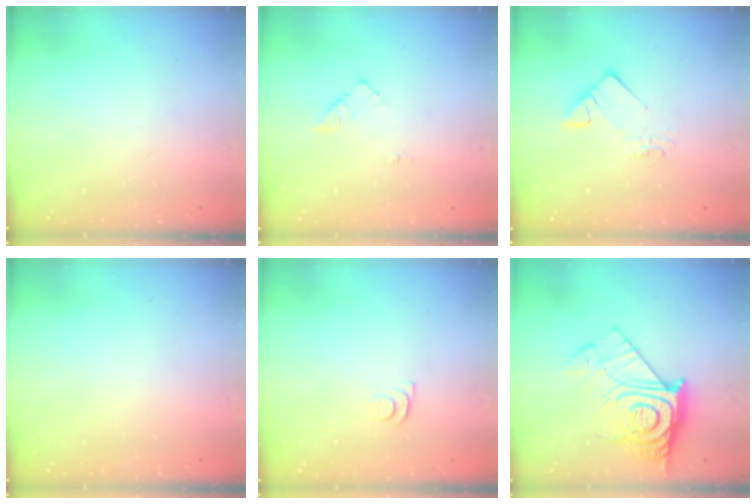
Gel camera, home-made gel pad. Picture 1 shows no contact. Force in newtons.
{"total": 4.0, "press": 4.0, "slide": 0.5}
{"total": 7.5, "press": 7.5, "slide": 0.4}
{"total": 0.0}
{"total": 4.4, "press": 4.4, "slide": 0.6}
{"total": 16.1, "press": 16.1, "slide": 1.1}